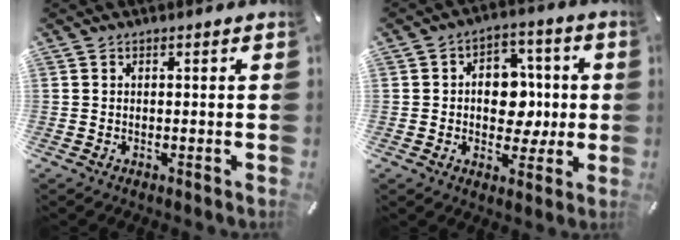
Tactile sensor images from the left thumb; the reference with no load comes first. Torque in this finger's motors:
{"motor_torque": [0.42, 1.35, 0.82, 0.09, 0.06]}